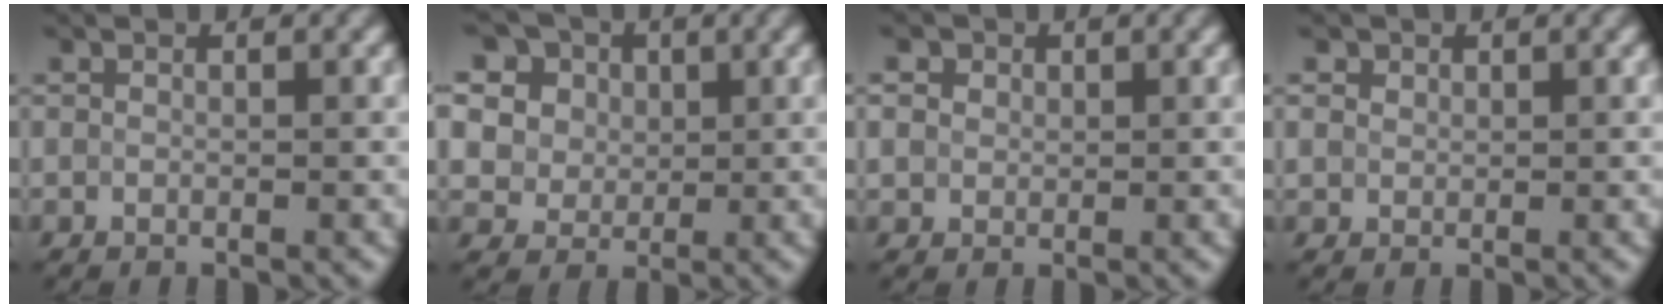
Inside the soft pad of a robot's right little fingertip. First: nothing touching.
{"total": 13.1, "force": [6.6, 9.7, 5.9], "torque": [-0.146, 0.036, 0.100]}
{"total": 2.9, "force": [1.2, 2.3, 1.2], "torque": [-0.029, 0.019, 0.009]}
{"total": 1.3, "force": [0.7, 1.0, 0.3], "torque": [-0.005, 0.001, 0.010]}